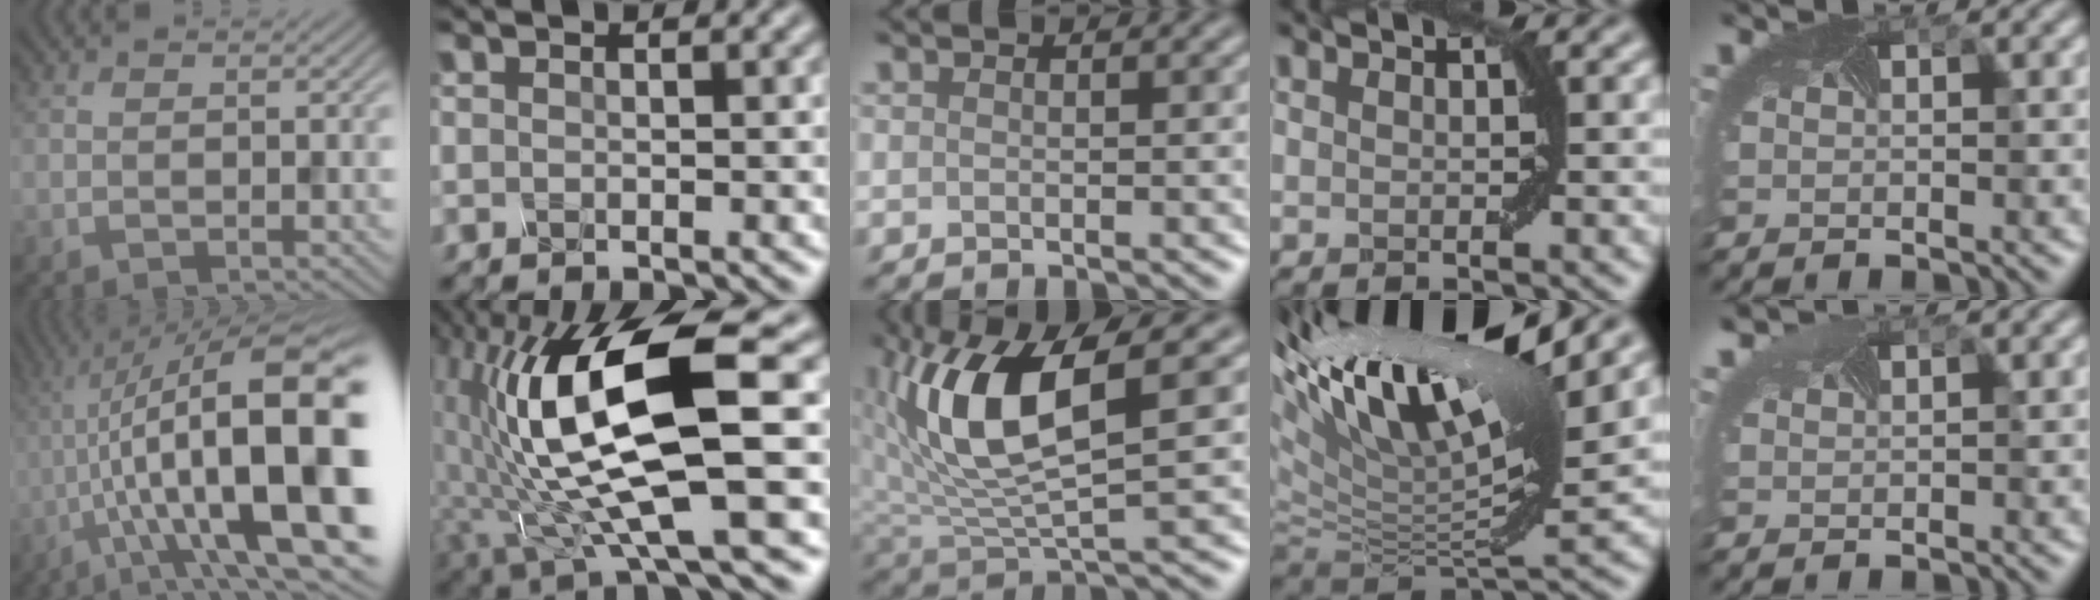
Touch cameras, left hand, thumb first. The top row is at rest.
{"thumb": {"total": 22.3, "force": [-3.4, 7.6, 20.7], "torque": [-0.322, 0.031, -0.053]}, "index": {"total": 14.7, "force": [0.8, 4.6, 13.9], "torque": [-0.264, -0.011, 0.023]}, "middle": {"total": 8.5, "force": [1.9, 3.1, 7.7], "torque": [-0.170, -0.005, 0.043]}, "ring": {"total": 15.6, "force": [7.3, 5.3, 12.8], "torque": [-0.242, 0.022, 0.131]}, "little": {"total": 1.6, "force": [1.3, 0.5, 0.7], "torque": [-0.018, 0.012, 0.010]}}